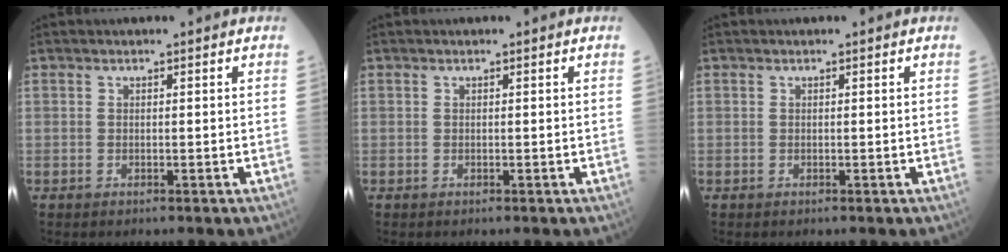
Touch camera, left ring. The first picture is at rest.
{"total": 0.0}
{"total": 0.0}